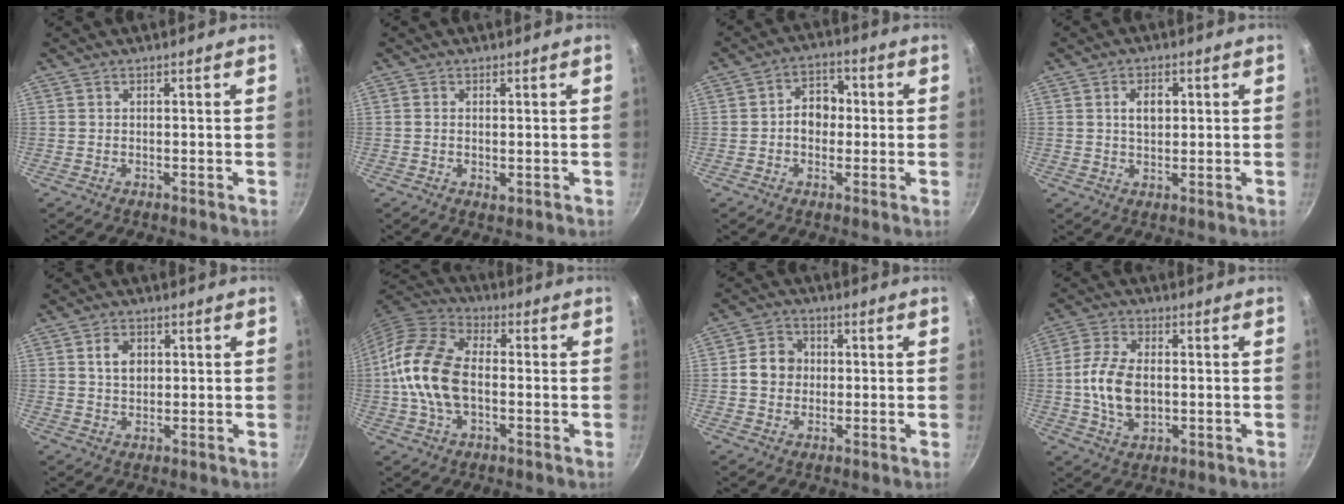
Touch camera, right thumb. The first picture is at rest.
{"total": 1.6, "force": [0.0, 0.8, 1.4], "torque": [-0.023, -0.004, 0.000]}
{"total": 6.6, "force": [-0.2, 5.3, 4.0], "torque": [-0.017, 0.020, -0.011]}
{"total": 4.3, "force": [0.9, 2.8, 3.1], "torque": [-0.037, 0.001, 0.016]}
{"total": 4.1, "force": [1.1, 3.0, 2.6], "torque": [-0.031, -0.002, 0.020]}
{"total": 15.2, "force": [-1.0, 9.2, 12.0], "torque": [-0.223, 0.029, -0.034]}
{"total": 6.4, "force": [0.2, 5.7, 3.0], "torque": [-0.025, 0.010, -0.008]}
{"total": 10.3, "force": [-0.3, 6.3, 8.1], "torque": [-0.150, 0.007, -0.008]}